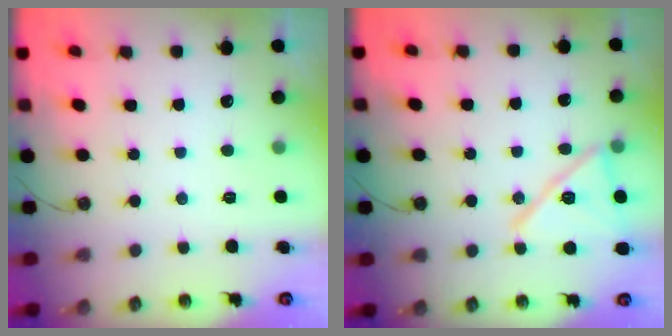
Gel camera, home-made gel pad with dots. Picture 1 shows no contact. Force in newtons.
{"total": 15.1, "press": 14.0, "slide": 5.6}